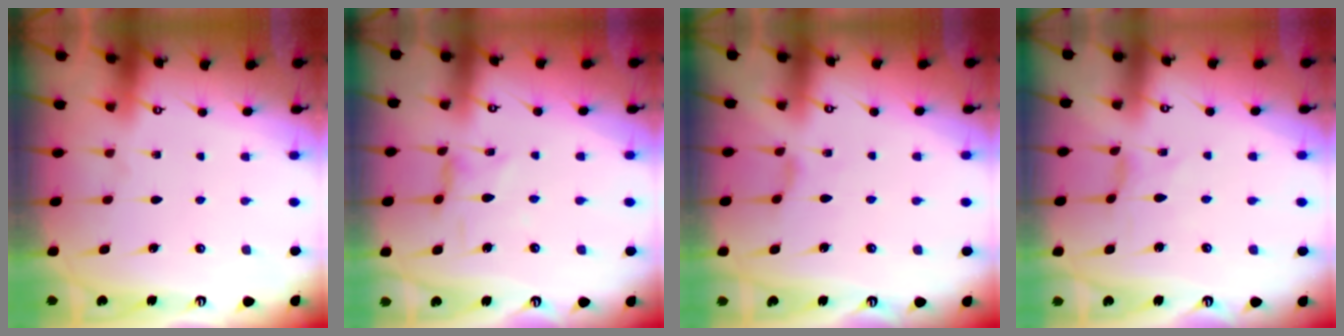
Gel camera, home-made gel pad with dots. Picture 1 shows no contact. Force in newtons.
{"total": 2.2, "press": 2.1, "slide": 0.5}
{"total": 1.7, "press": 1.6, "slide": 0.4}
{"total": 0.0}